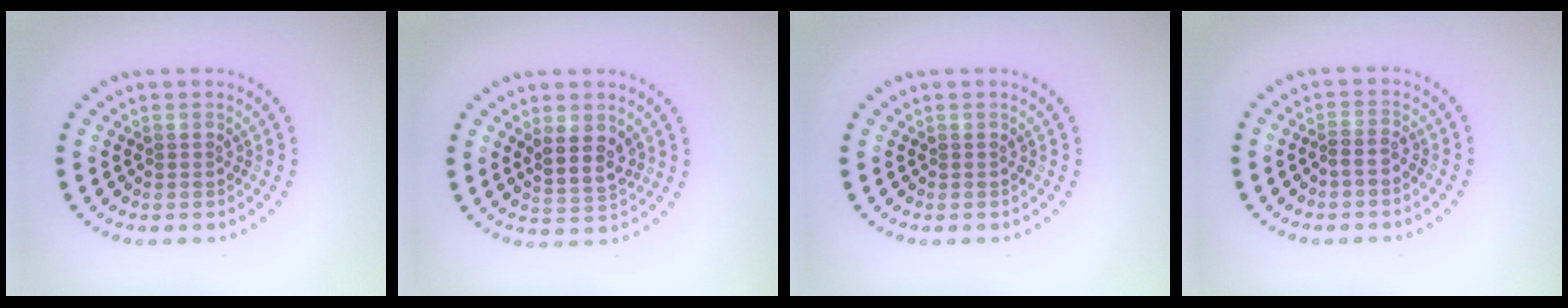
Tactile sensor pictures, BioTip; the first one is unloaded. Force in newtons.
{"total": 2.9, "press": 2.5, "slide": 1.4}
{"total": 0.0}
{"total": 0.9, "press": 0.7, "slide": 0.7}